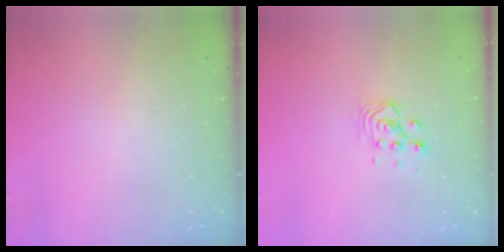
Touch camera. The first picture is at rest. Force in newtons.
{"total": 2.9, "press": 2.8, "slide": 0.8}